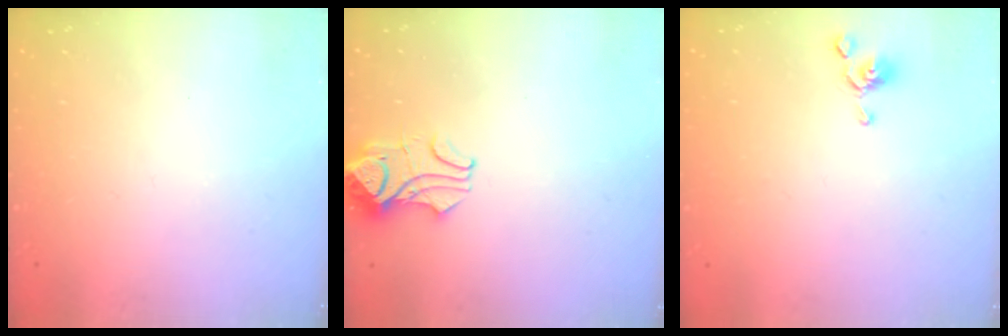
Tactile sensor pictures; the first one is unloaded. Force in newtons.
{"total": 3.5, "press": 3.4, "slide": 0.6}
{"total": 0.0}